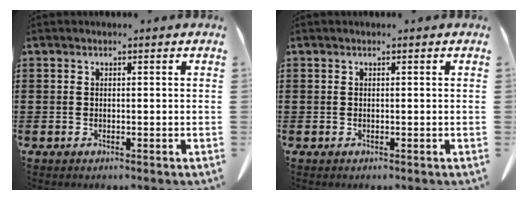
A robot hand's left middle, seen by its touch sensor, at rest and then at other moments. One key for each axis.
{"total": 0.0}